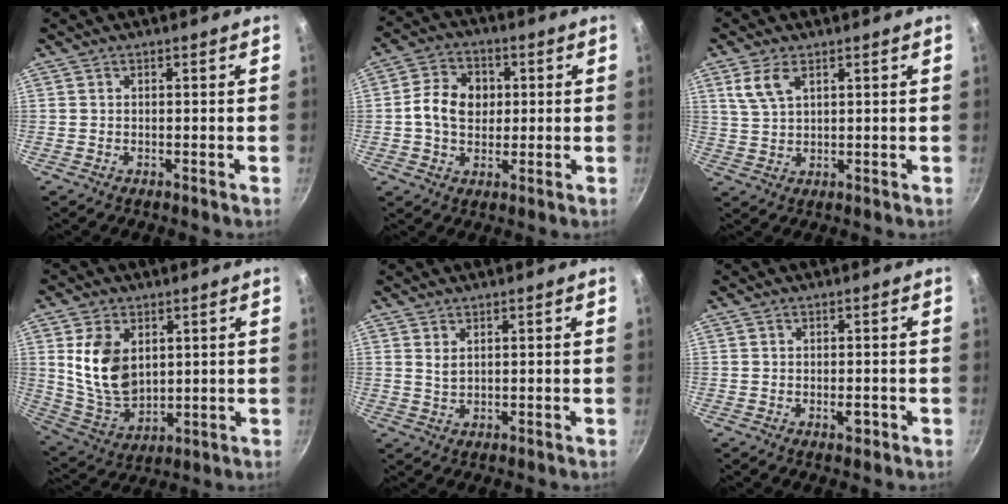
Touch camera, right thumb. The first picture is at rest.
{"total": 9.5, "force": [0.5, 7.4, 6.0], "torque": [-0.084, 0.012, 0.002]}
{"total": 5.0, "force": [2.6, 2.4, 3.6], "torque": [-0.076, -0.001, 0.059]}
{"total": 12.7, "force": [3.1, 8.4, 9.0], "torque": [-0.148, -0.020, 0.075]}
{"total": 1.9, "force": [0.9, 0.9, 1.3], "torque": [-0.024, -0.007, 0.024]}
{"total": 1.7, "force": [-0.7, 1.0, 1.2], "torque": [-0.011, 0.004, -0.010]}